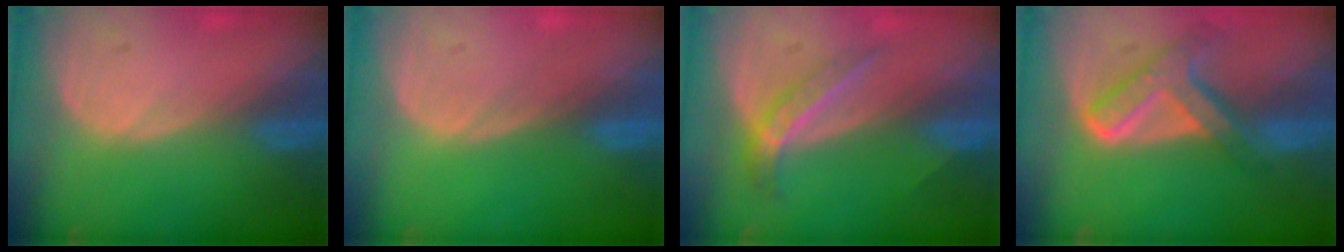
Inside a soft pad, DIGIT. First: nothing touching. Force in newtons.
{"total": 0.0}
{"total": 4.5, "press": 4.0, "slide": 2.2}
{"total": 7.7, "press": 6.5, "slide": 4.1}